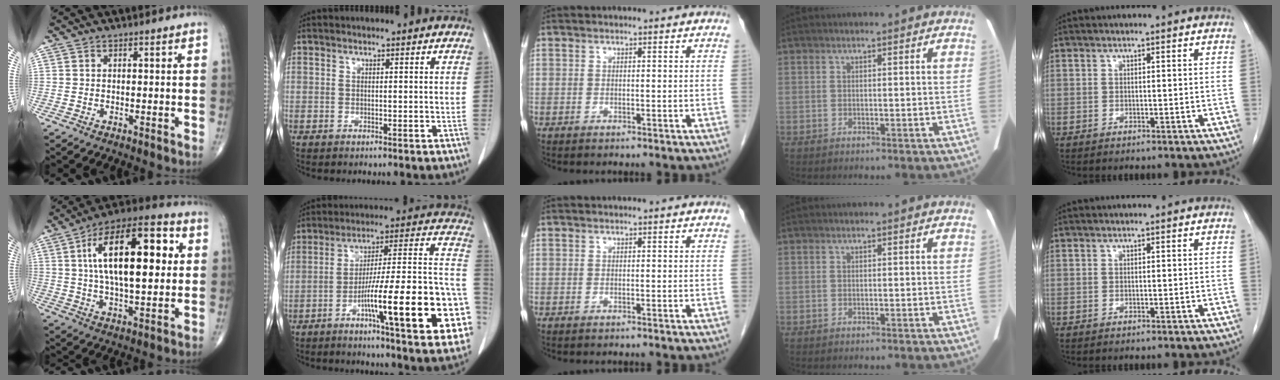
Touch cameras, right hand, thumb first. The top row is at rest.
{"thumb": {"total": 22.2, "force": [4.6, 9.3, 19.7], "torque": [-0.306, 0.011, 0.066]}, "index": {"total": 24.6, "force": [-8.3, 2.0, 23.1], "torque": [-0.249, 0.009, -0.118]}}